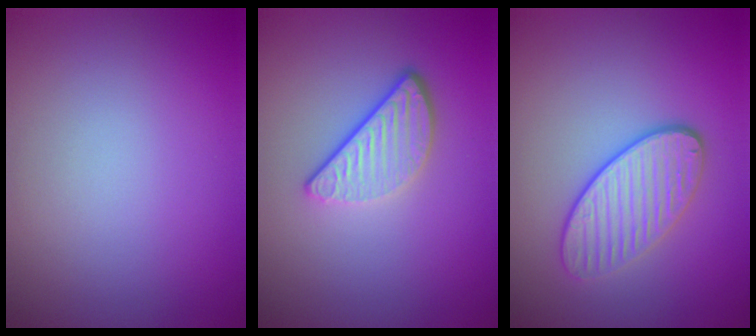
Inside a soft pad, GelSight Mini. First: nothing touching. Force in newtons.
{"total": 3.3, "press": 2.6, "slide": 2.0}
{"total": 3.7, "press": 3.2, "slide": 1.7}